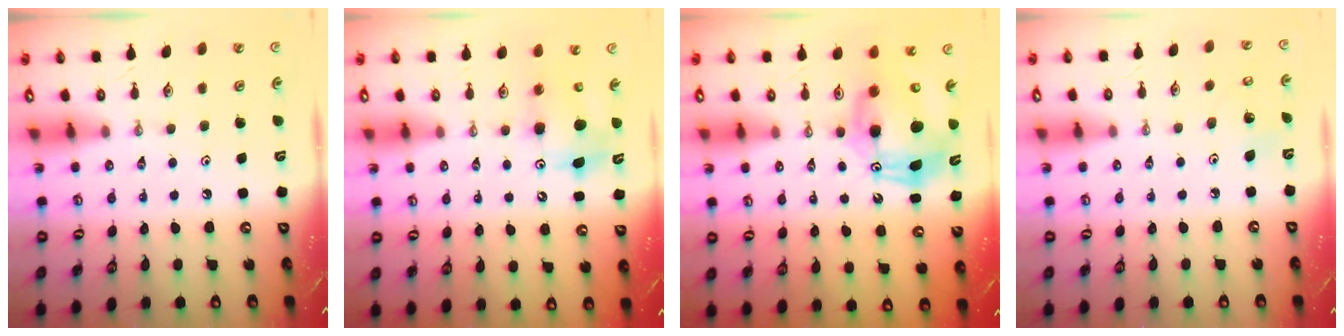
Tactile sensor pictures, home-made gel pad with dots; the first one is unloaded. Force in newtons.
{"total": 8.3, "press": 8.3, "slide": 0.6}
{"total": 12.8, "press": 12.6, "slide": 2.3}
{"total": 4.7, "press": 4.7, "slide": 0.4}